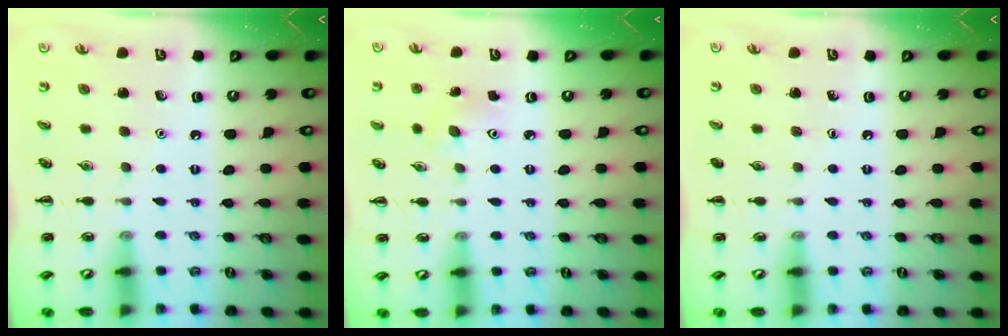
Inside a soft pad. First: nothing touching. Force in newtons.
{"total": 5.1, "press": 4.9, "slide": 1.3}
{"total": 0.0}